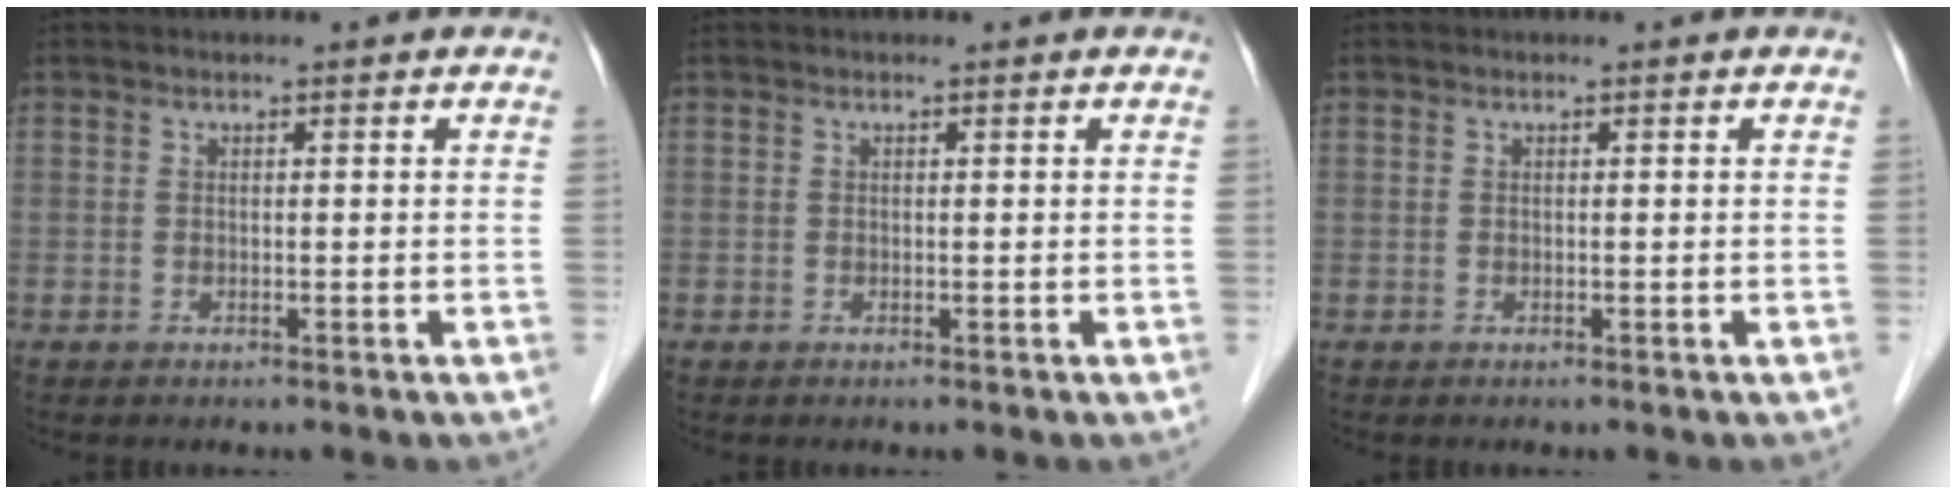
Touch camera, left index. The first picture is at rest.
{"total": 0.0}
{"total": 0.0}